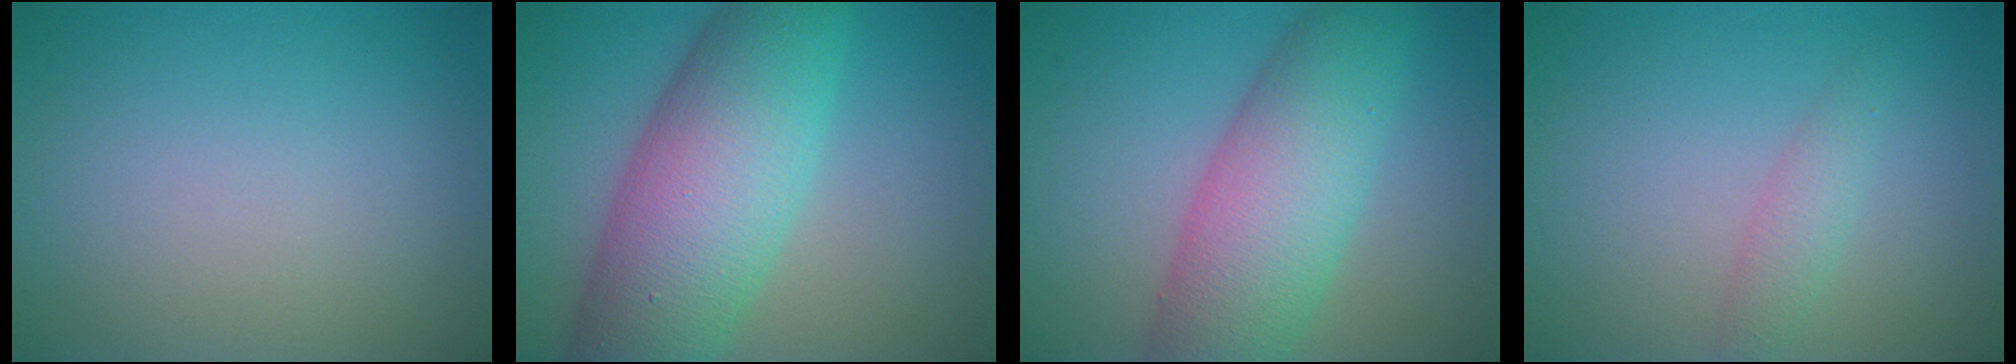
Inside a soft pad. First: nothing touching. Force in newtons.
{"total": 11.1, "press": 11.1, "slide": 0.5}
{"total": 8.5, "press": 8.5, "slide": 0.1}
{"total": 1.7, "press": 1.7, "slide": 0.1}